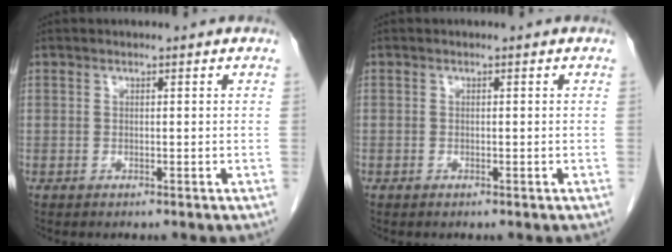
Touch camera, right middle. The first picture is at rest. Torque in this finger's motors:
{"motor_torque": [-0.02, -0.38, 0.02, -0.06]}